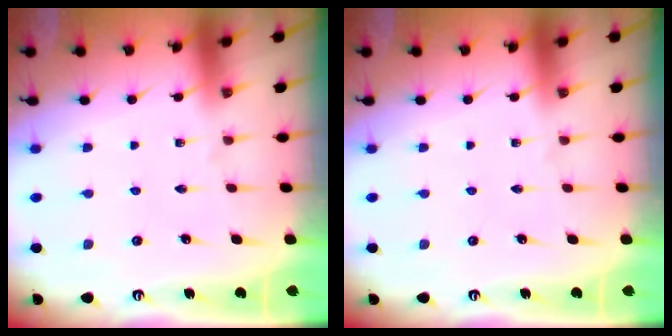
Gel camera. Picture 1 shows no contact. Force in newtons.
{"total": 0.0}